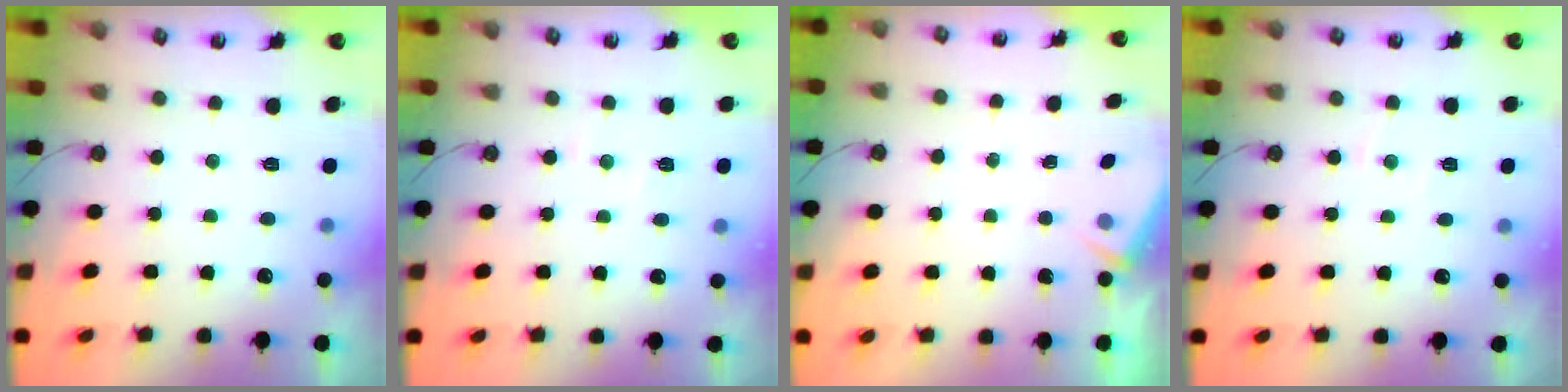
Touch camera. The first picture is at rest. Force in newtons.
{"total": 5.8, "press": 5.7, "slide": 0.8}
{"total": 2.5, "press": 2.5, "slide": 0.4}
{"total": 4.0, "press": 3.9, "slide": 0.6}